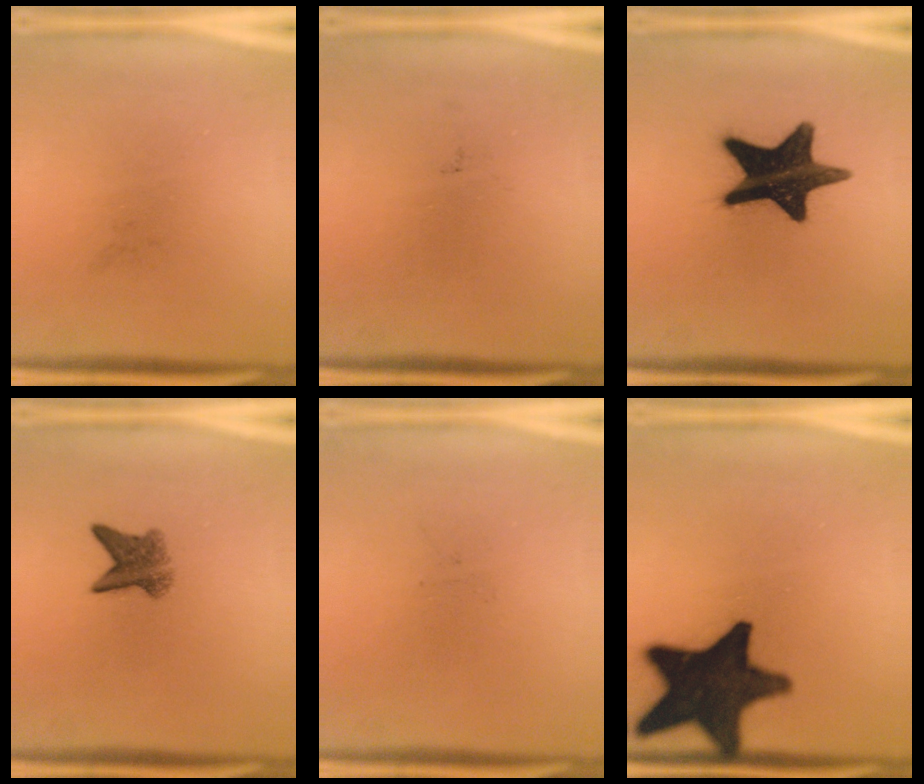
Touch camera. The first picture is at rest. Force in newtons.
{"total": 0.0}
{"total": 17.5}
{"total": 4.2}
{"total": 0.0}
{"total": 19.3}